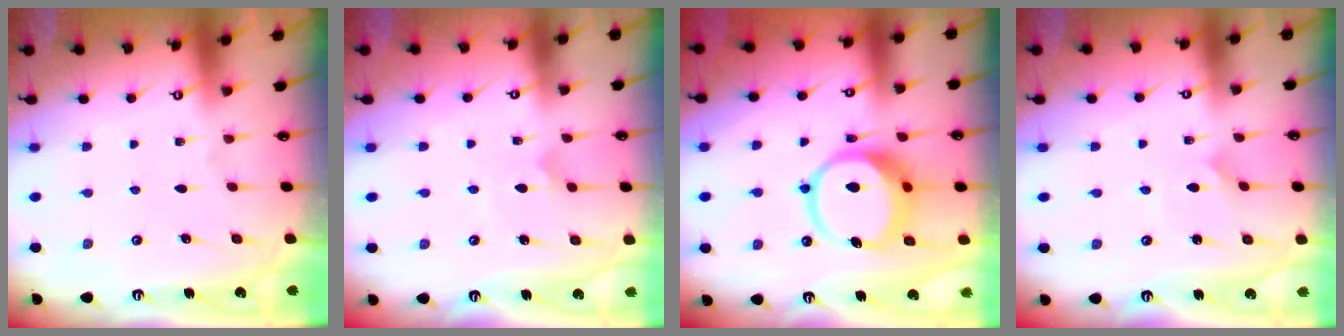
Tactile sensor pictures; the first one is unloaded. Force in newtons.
{"total": 2.6, "press": 2.6, "slide": 0.3}
{"total": 13.0, "press": 12.9, "slide": 1.5}
{"total": 2.2, "press": 2.2, "slide": 0.2}